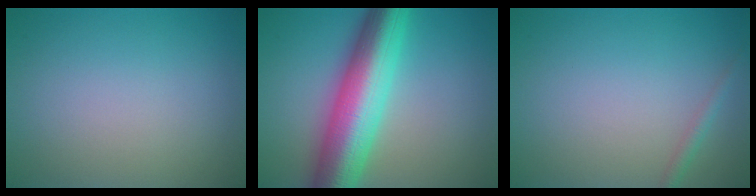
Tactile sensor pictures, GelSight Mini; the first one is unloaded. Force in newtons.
{"total": 10.7, "press": 10.7, "slide": 0.1}
{"total": 1.1, "press": 1.1, "slide": 0.1}